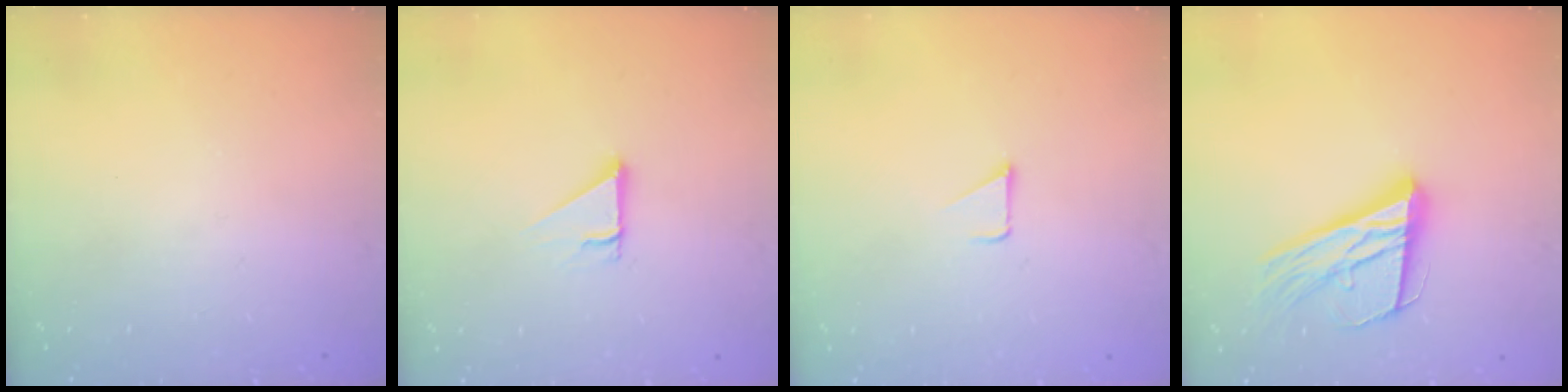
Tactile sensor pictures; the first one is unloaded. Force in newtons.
{"total": 2.5, "press": 2.5, "slide": 0.2}
{"total": 1.2, "press": 1.2, "slide": 0.1}
{"total": 20.1, "press": 19.8, "slide": 3.8}